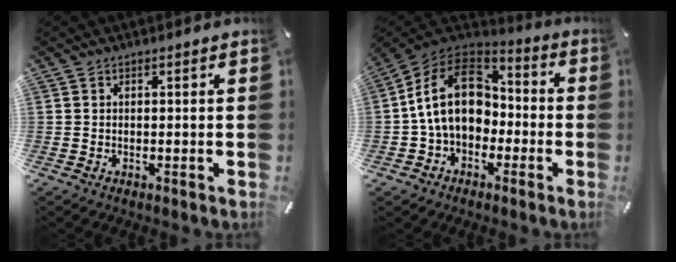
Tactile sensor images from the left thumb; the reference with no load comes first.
{"total": 16.9, "force": [-0.2, 12.9, 11.0], "torque": [-0.221, 0.023, -0.006]}